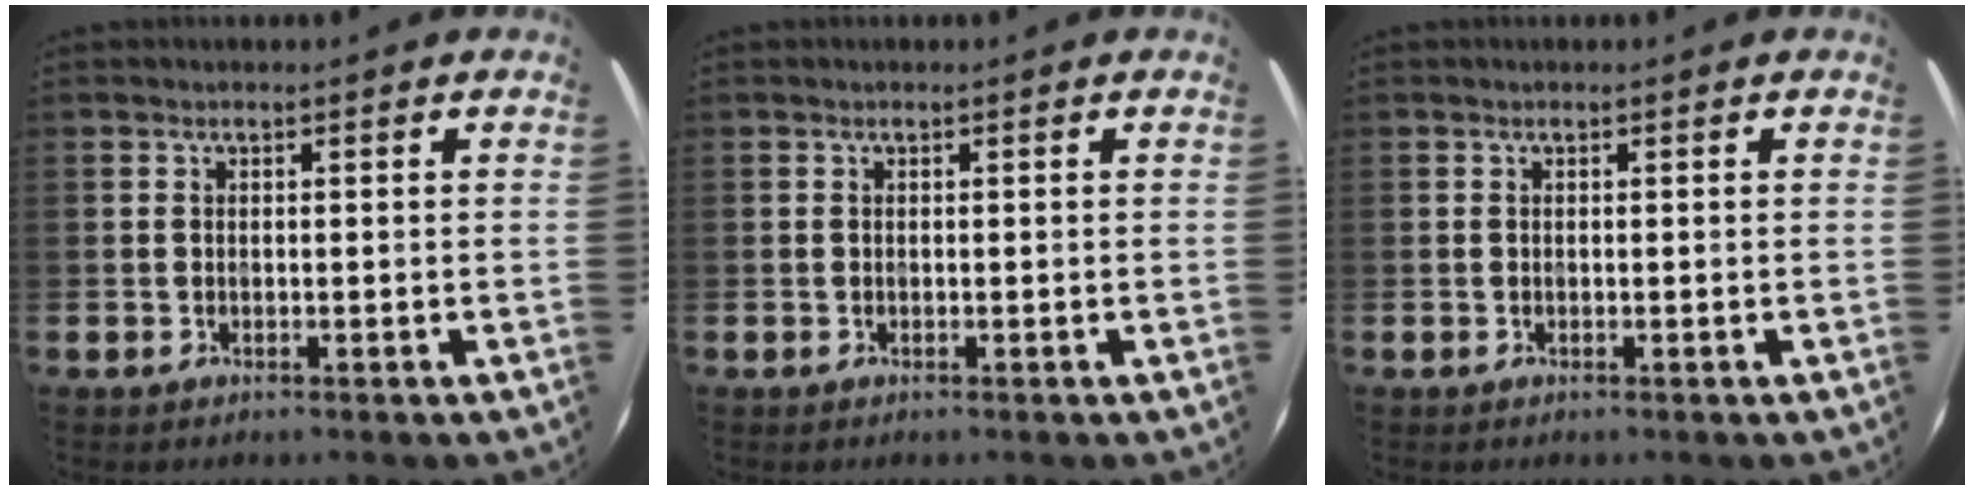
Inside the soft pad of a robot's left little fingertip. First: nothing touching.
{"total": 0.0}
{"total": 0.0}